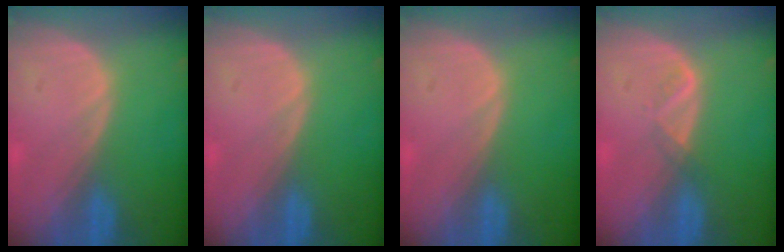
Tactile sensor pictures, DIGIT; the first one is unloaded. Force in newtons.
{"total": 0.0}
{"total": 0.0}
{"total": 1.6, "press": 1.5, "slide": 0.7}